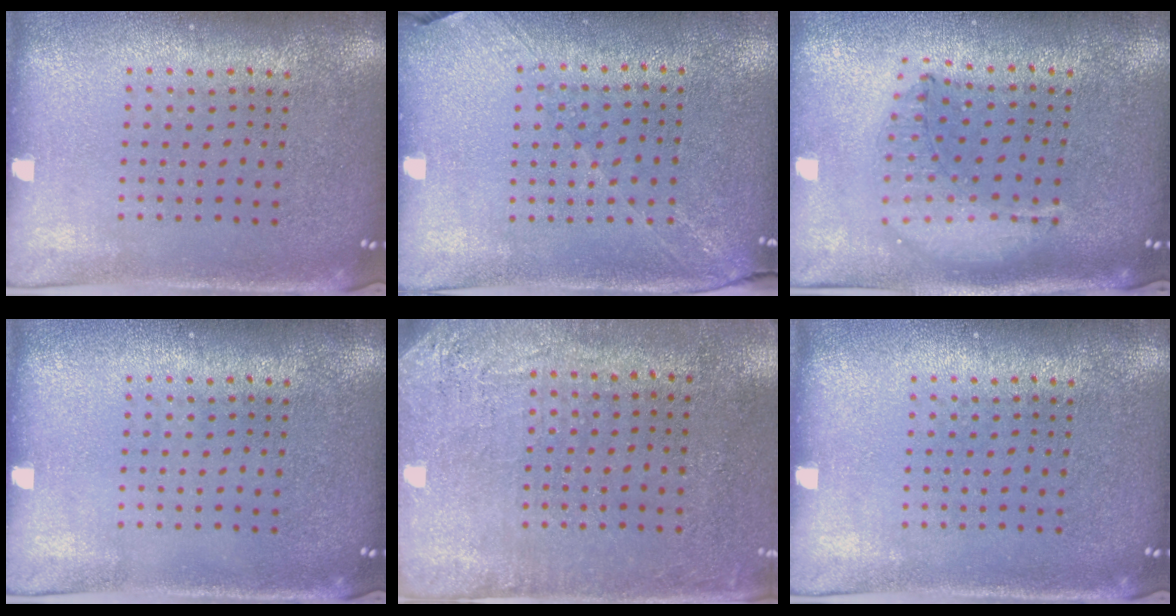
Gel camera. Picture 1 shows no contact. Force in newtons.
{"total": 1.2, "press": 1.1, "slide": 0.6}
{"total": 1.3, "press": 1.2, "slide": 0.4}
{"total": 0.0}
{"total": 2.9, "press": 2.4, "slide": 1.6}
{"total": 0.0}